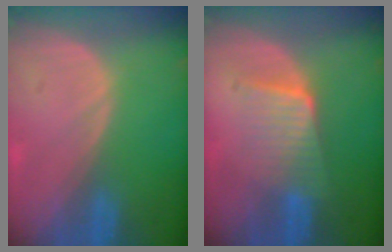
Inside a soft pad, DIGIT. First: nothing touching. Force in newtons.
{"total": 6.6, "press": 5.8, "slide": 3.1}